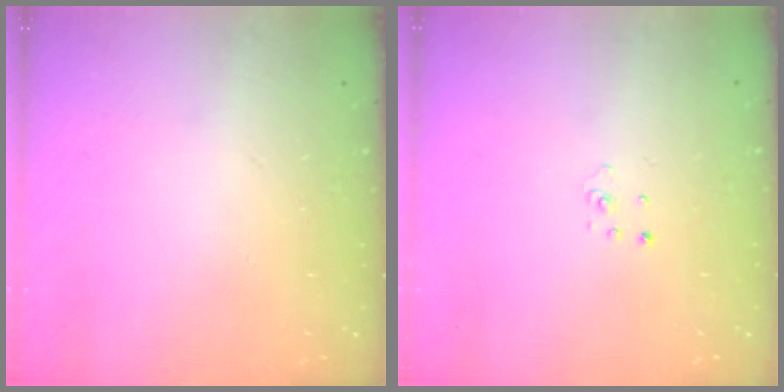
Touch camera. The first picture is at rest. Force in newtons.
{"total": 1.5, "press": 1.5, "slide": 0.1}